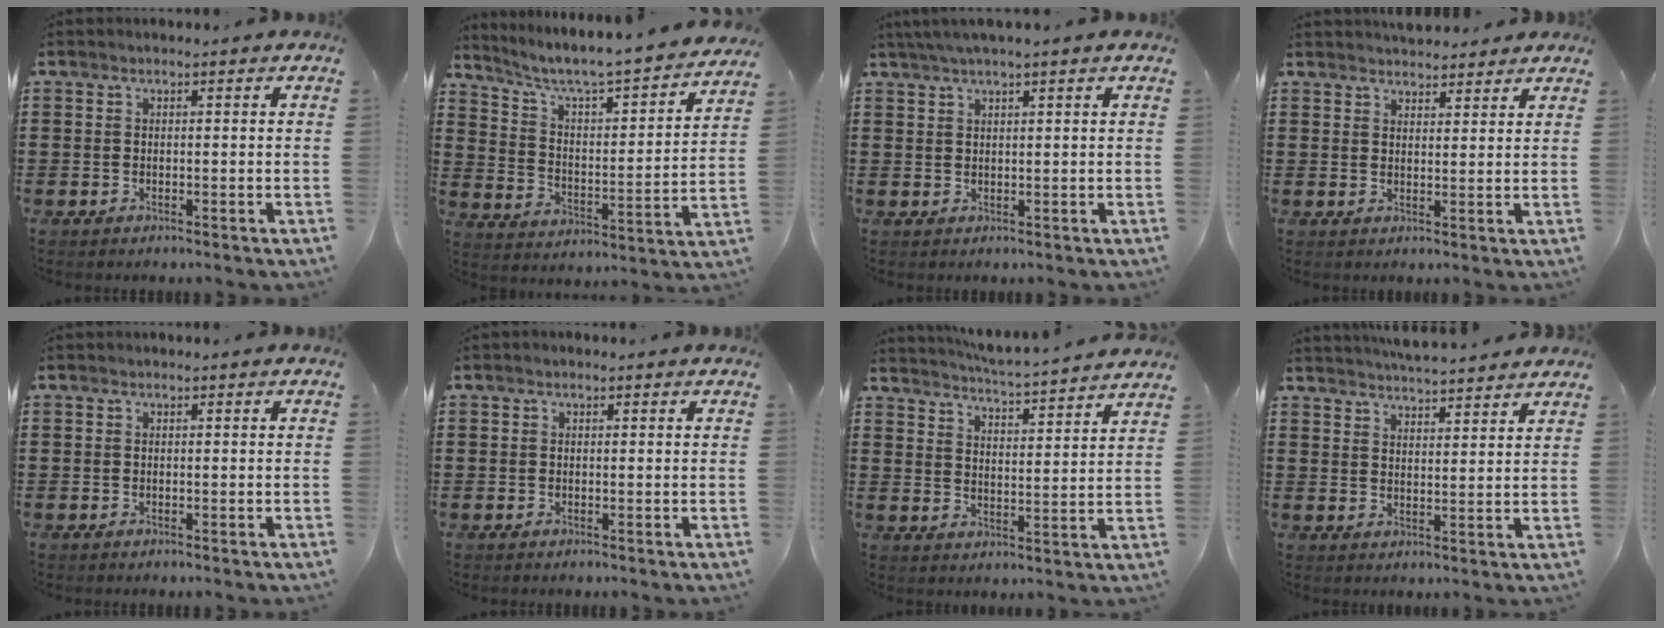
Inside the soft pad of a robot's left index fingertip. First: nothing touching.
{"total": 4.9, "force": [4.3, 0.2, 2.4], "torque": [-0.068, -0.044, 0.062]}
{"total": 2.3, "force": [1.6, -0.2, 1.6], "torque": [-0.031, 0.001, 0.030]}
{"total": 3.1, "force": [3.0, 0.6, 0.2], "torque": [-0.004, -0.007, 0.055]}
{"total": 0.0}
{"total": 0.0}
{"total": 4.4, "force": [4.3, -0.9, 0.6], "torque": [-0.034, -0.037, 0.068]}
{"total": 4.1, "force": [4.1, 0.0, 0.6], "torque": [-0.024, -0.018, 0.073]}